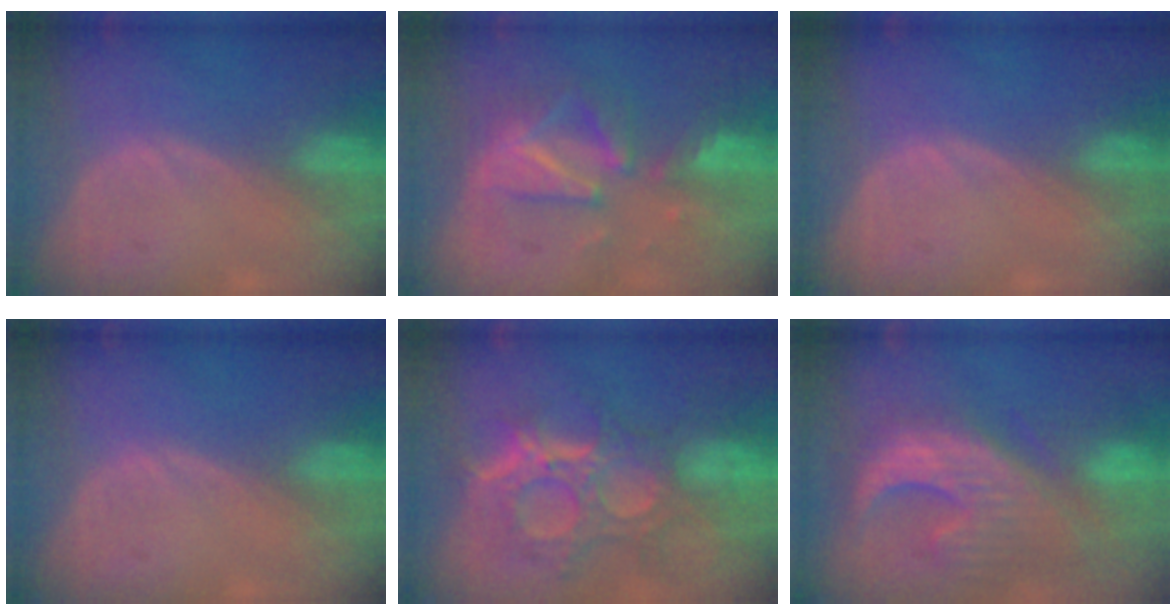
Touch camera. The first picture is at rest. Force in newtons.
{"total": 8.0, "press": 8.0, "slide": 0.6}
{"total": 0.0}
{"total": 0.0}
{"total": 12.0, "press": 10.8, "slide": 5.3}
{"total": 12.8, "press": 11.1, "slide": 6.2}